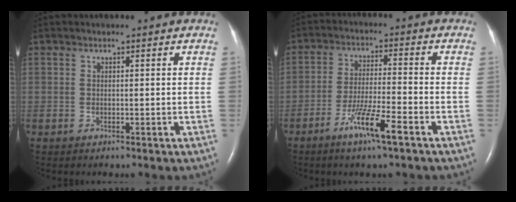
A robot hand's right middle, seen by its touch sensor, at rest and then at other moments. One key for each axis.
{"total": 7.3, "fx": -4.3, "fy": 0.0, "fz": 5.9, "tx": -0.116, "ty": -0.012, "tz": -0.081}